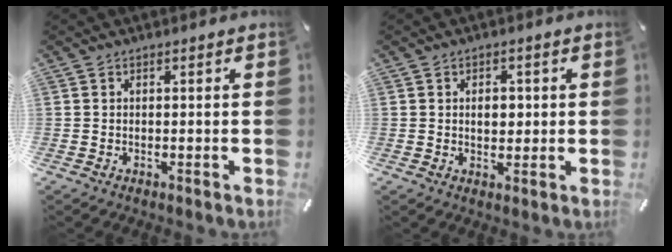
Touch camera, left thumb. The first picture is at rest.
{"total": 3.6, "force": [0.2, 2.7, 2.4], "torque": [-0.025, -0.004, -0.003]}